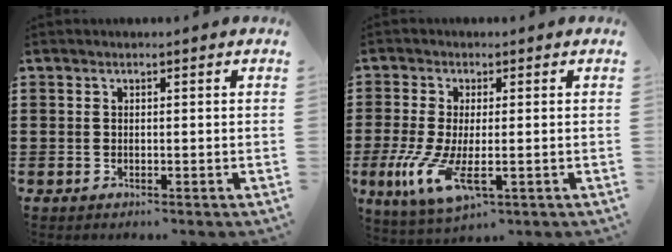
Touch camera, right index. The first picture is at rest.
{"total": 7.8, "force": [-2.3, 2.3, 7.1], "torque": [-0.155, -0.023, -0.039]}